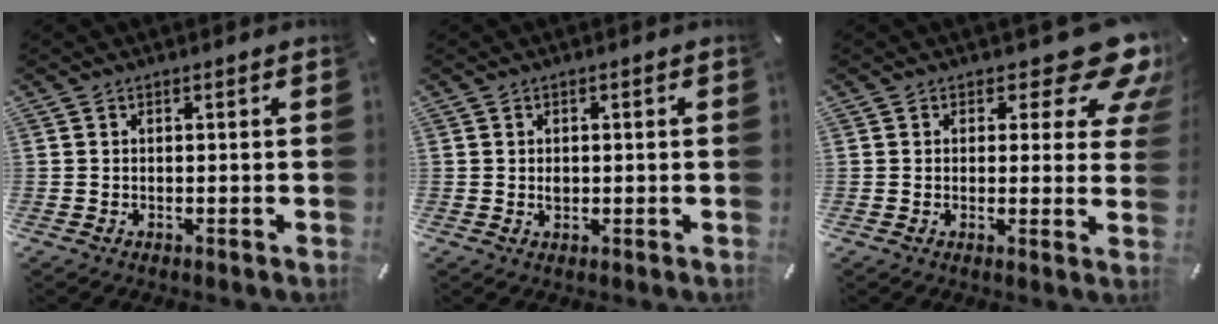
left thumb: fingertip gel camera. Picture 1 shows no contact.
{"total": 1.4, "force": [0.0, 1.1, 0.8], "torque": [-0.017, 0.004, -0.002]}
{"total": 11.9, "force": [7.0, 5.2, 8.0], "torque": [-0.089, -0.057, 0.118]}